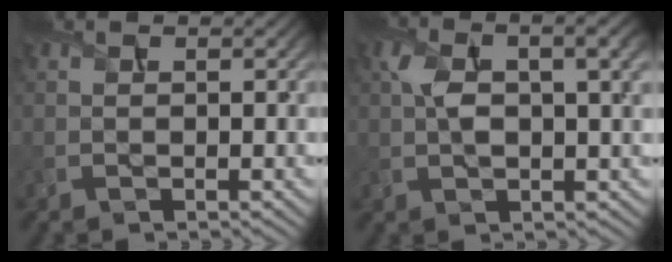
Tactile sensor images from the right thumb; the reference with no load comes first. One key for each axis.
{"total": 7.3, "fx": 1.5, "fy": 3.2, "fz": 6.4, "tx": -0.124, "ty": 0.007, "tz": 0.024}